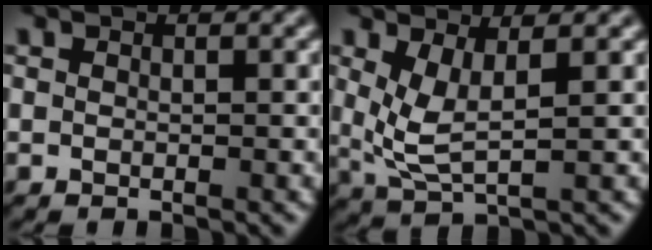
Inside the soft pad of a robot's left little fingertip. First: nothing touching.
{"total": 2.4, "force": [1.0, 0.2, 2.2], "torque": [-0.058, -0.009, 0.024]}